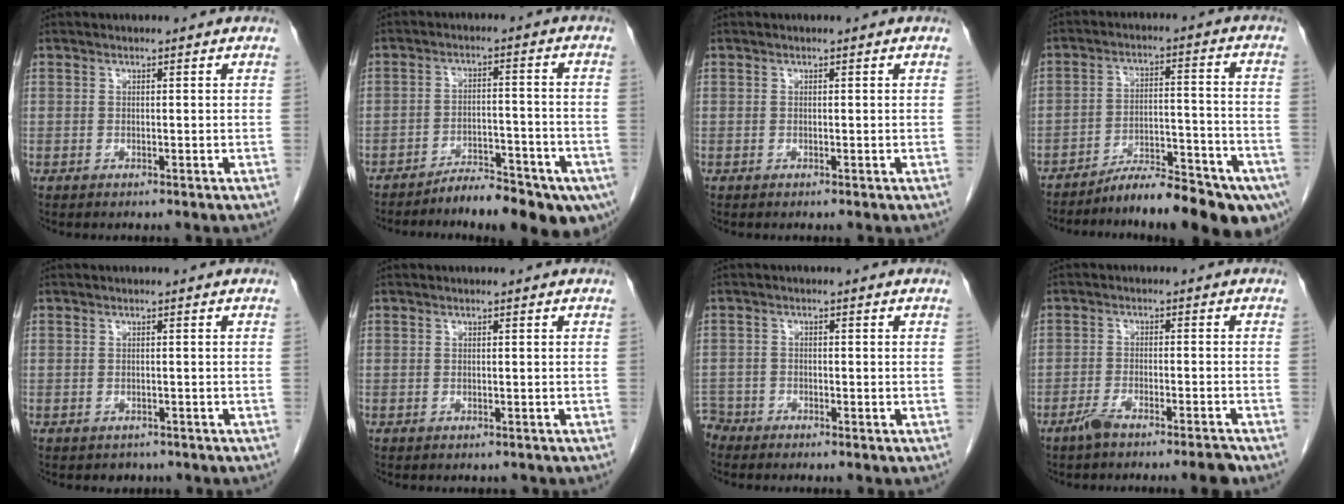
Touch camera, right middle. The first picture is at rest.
{"total": 11.4, "force": [-8.7, 3.0, 6.8], "torque": [-0.078, 0.019, -0.130]}
{"total": 0.0}
{"total": 15.4, "force": [-12.1, 2.7, 9.0], "torque": [-0.088, 0.028, -0.182]}
{"total": 1.8, "force": [-1.4, 1.1, 0.1], "torque": [-0.011, 0.000, -0.020]}
{"total": 0.7, "force": [-0.6, 0.3, 0.1], "torque": [-0.009, -0.001, -0.010]}
{"total": 2.9, "force": [-2.8, 0.9, -0.4], "torque": [0.009, -0.003, -0.054]}
{"total": 4.8, "force": [-3.9, 0.0, 2.8], "torque": [-0.044, -0.001, -0.070]}